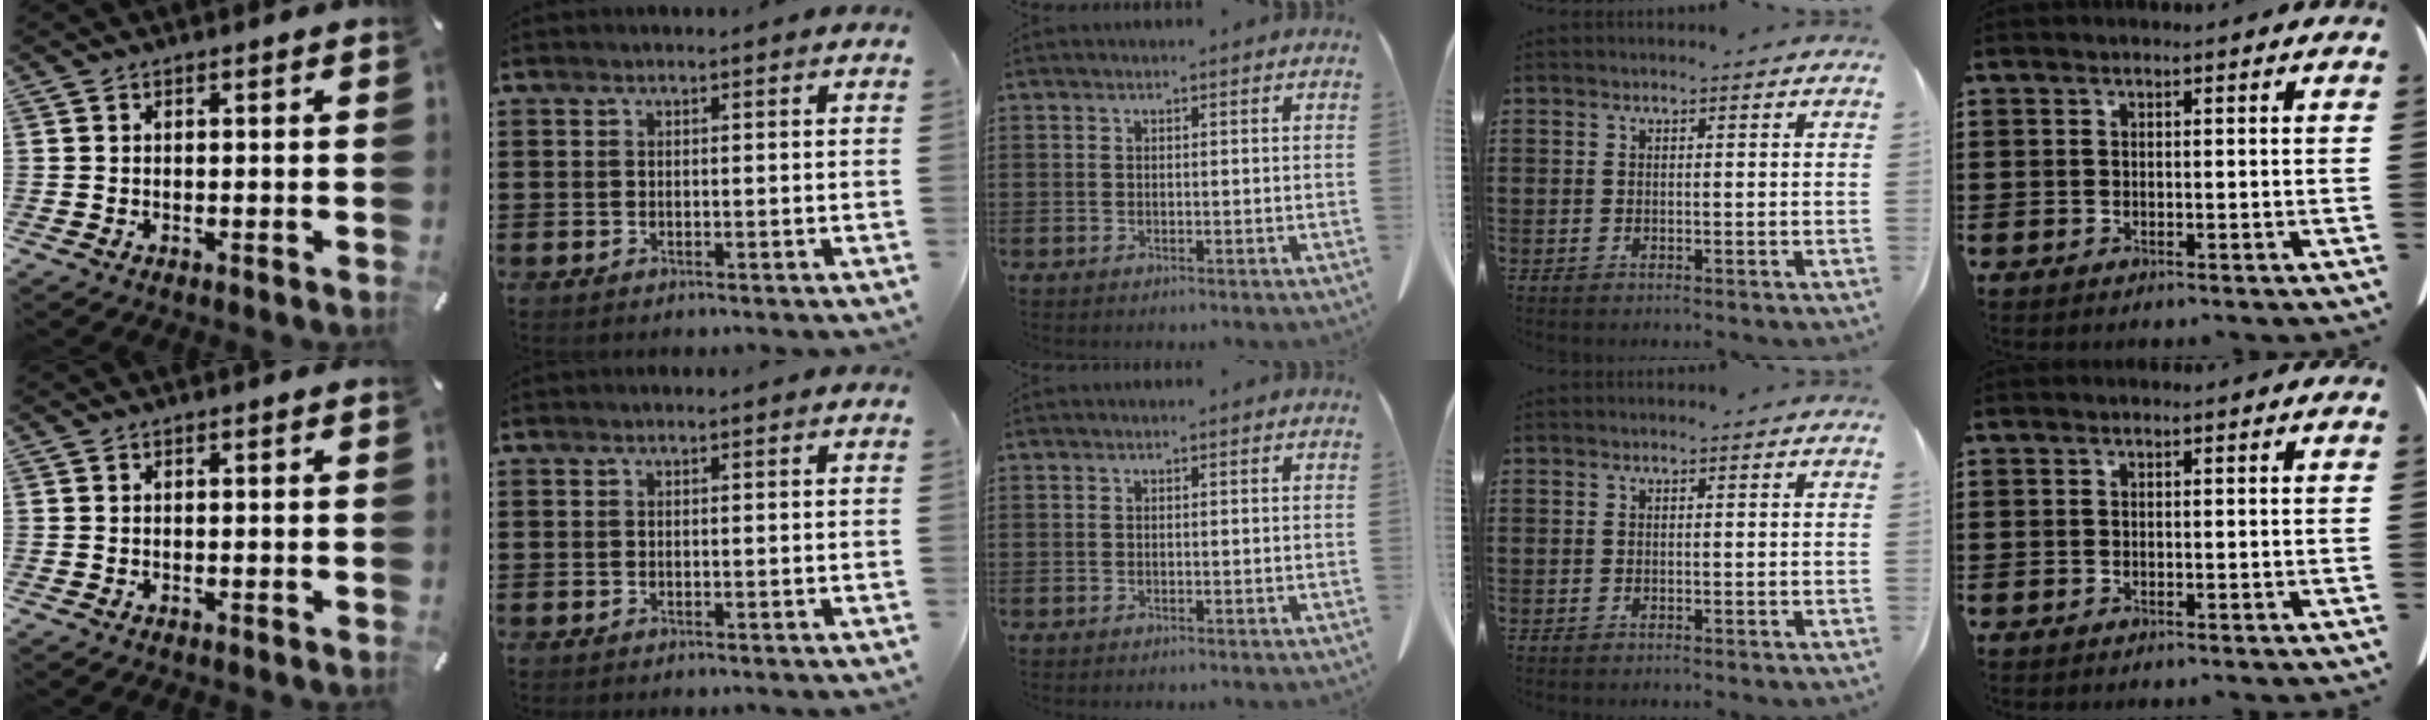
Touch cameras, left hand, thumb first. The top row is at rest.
{}